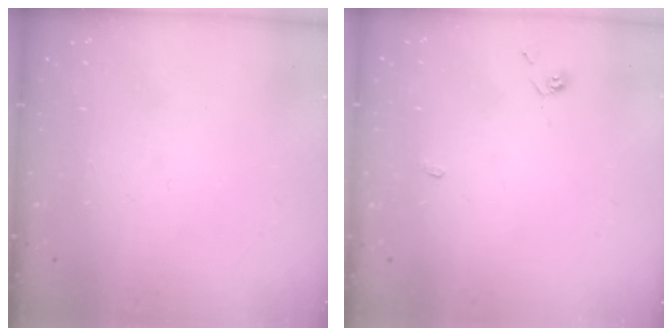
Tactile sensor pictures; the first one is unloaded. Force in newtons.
{"total": 2.2, "press": 2.2, "slide": 0.5}